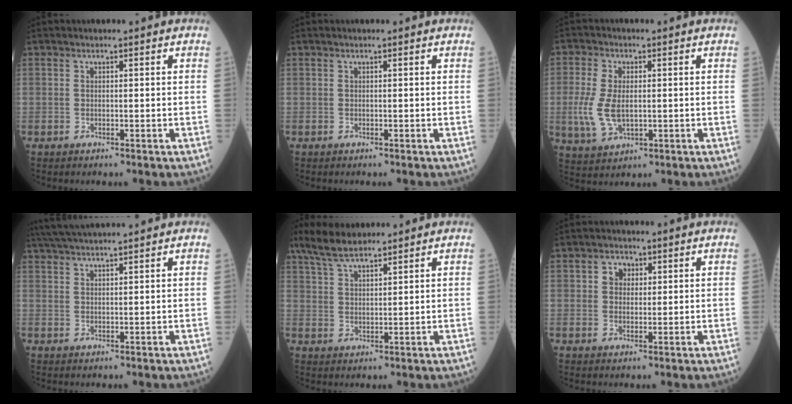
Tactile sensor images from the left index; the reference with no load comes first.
{"total": 0.0}
{"total": 7.0, "force": [-0.7, 3.8, 5.9], "torque": [-0.150, -0.006, -0.010]}
{"total": 7.3, "force": [6.6, -0.6, 3.1], "torque": [-0.054, 0.034, 0.111]}
{"total": 7.0, "force": [5.8, 1.4, 3.7], "torque": [-0.084, 0.020, 0.113]}
{"total": 2.6, "force": [0.7, 2.3, 1.2], "torque": [-0.023, 0.006, 0.009]}